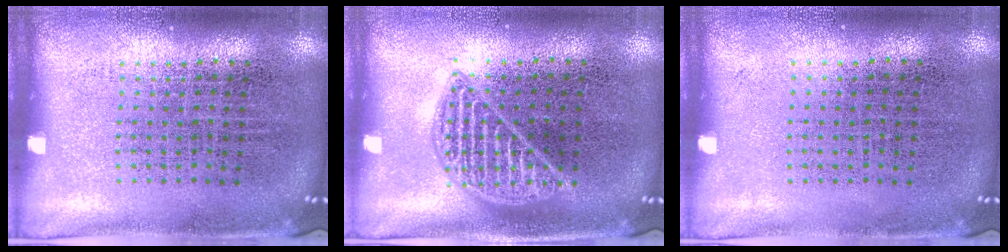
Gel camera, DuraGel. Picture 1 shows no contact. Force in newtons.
{"total": 2.0, "press": 2.0, "slide": 0.2}
{"total": 0.0}